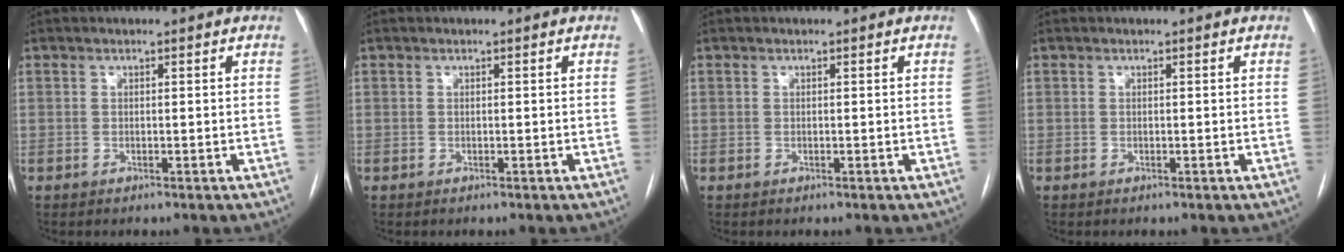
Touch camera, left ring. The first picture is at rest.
{"total": 0.0}
{"total": 0.0}
{"total": 0.0}